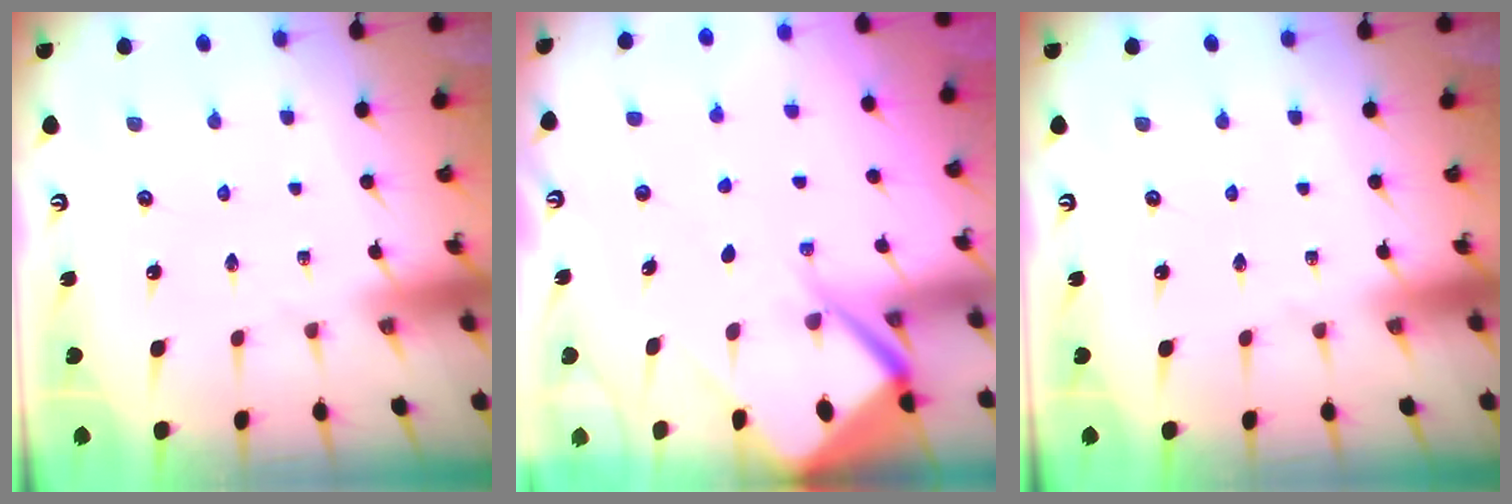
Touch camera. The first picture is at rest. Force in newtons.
{"total": 10.4, "press": 10.3, "slide": 1.1}
{"total": 0.0}